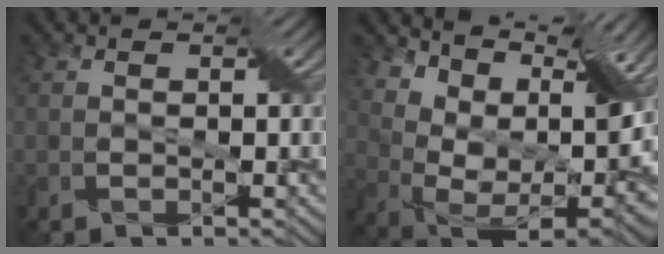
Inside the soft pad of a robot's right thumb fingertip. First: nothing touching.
{"total": 14.5, "force": [9.9, 5.4, 9.1], "torque": [-0.200, 0.025, 0.151]}